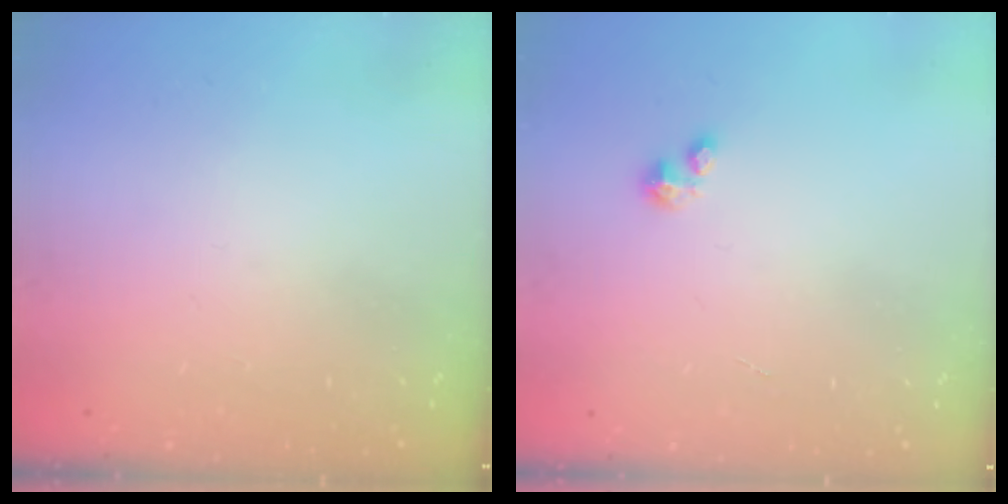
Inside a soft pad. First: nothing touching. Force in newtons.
{"total": 0.9, "press": 0.9, "slide": 0.3}